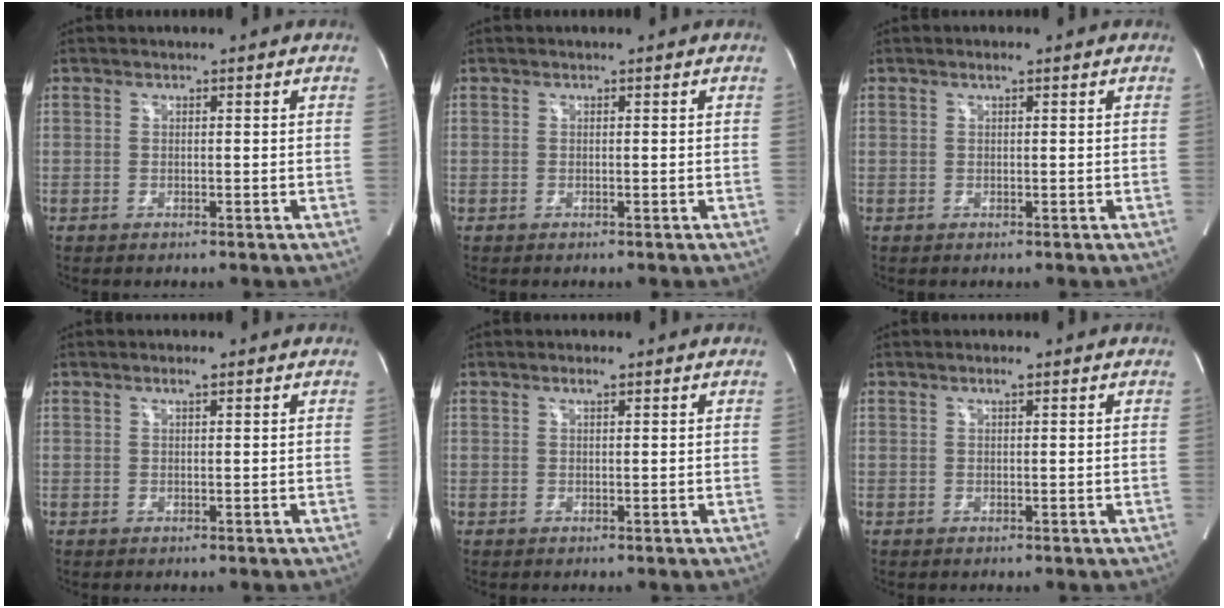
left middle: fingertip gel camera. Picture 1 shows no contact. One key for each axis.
{"total": 0.0}
{"total": 0.8, "fx": 0.5, "fy": 0.2, "fz": 0.6, "tx": -0.011, "ty": 0.004, "tz": 0.008}
{"total": 1.2, "fx": 0.7, "fy": 0.2, "fz": 0.9, "tx": -0.017, "ty": 0.002, "tz": 0.013}
{"total": 1.2, "fx": 0.8, "fy": 0.3, "fz": 0.9, "tx": -0.016, "ty": 0.002, "tz": 0.014}
{"total": 1.0, "fx": 0.6, "fy": 0.1, "fz": 0.8, "tx": -0.015, "ty": 0.002, "tz": 0.010}